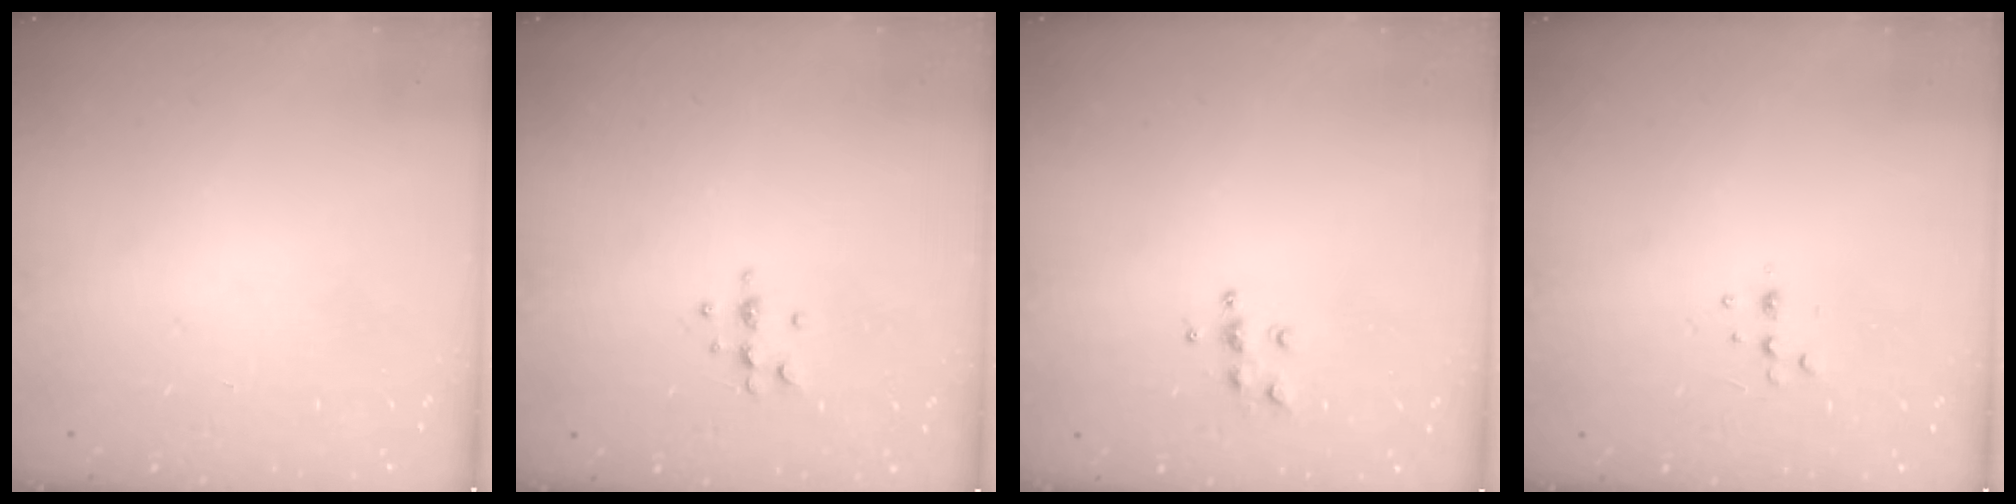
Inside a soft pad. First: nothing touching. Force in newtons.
{"total": 5.6, "press": 5.4, "slide": 1.5}
{"total": 5.6, "press": 5.6, "slide": 0.4}
{"total": 4.1, "press": 3.9, "slide": 1.3}